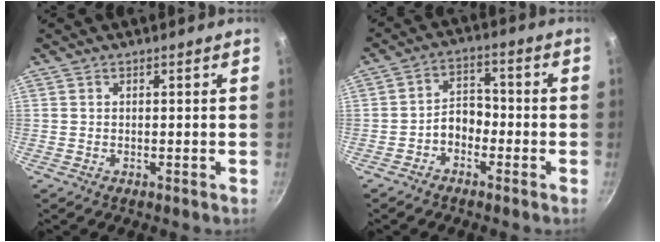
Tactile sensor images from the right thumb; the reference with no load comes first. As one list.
[{"total": 5.4, "force": [-2.2, 3.8, 3.1], "torque": [-0.030, 0.031, -0.051]}]